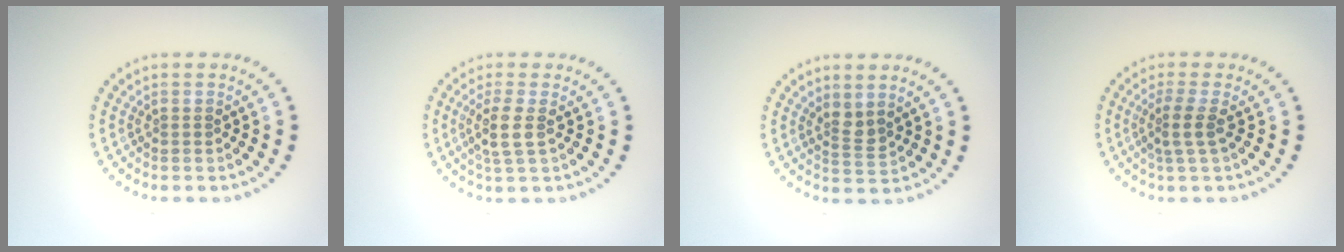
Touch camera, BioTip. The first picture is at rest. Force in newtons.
{"total": 2.4, "press": 2.0, "slide": 1.3}
{"total": 1.7, "press": 1.3, "slide": 1.1}
{"total": 2.0, "press": 1.5, "slide": 1.4}